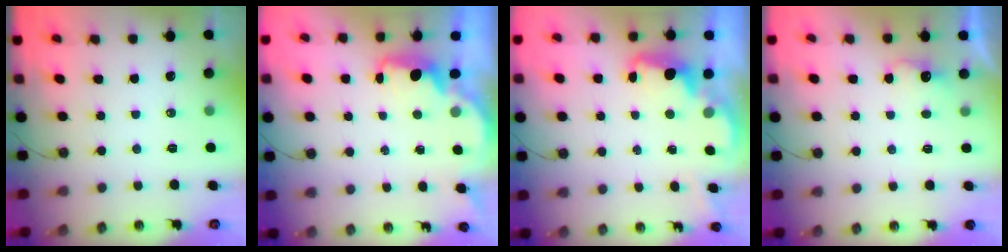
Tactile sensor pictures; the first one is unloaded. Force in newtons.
{"total": 1.9, "press": 1.8, "slide": 0.7}
{"total": 2.4, "press": 2.3, "slide": 0.5}
{"total": 2.5, "press": 2.4, "slide": 0.7}